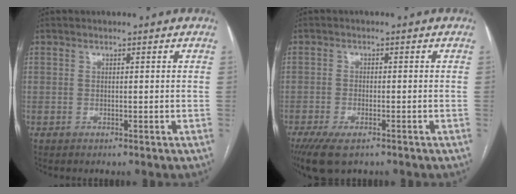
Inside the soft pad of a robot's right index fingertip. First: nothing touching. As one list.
[{"total": 6.1, "force": [-4.2, 2.0, 4.0], "torque": [-0.072, -0.012, -0.069]}]